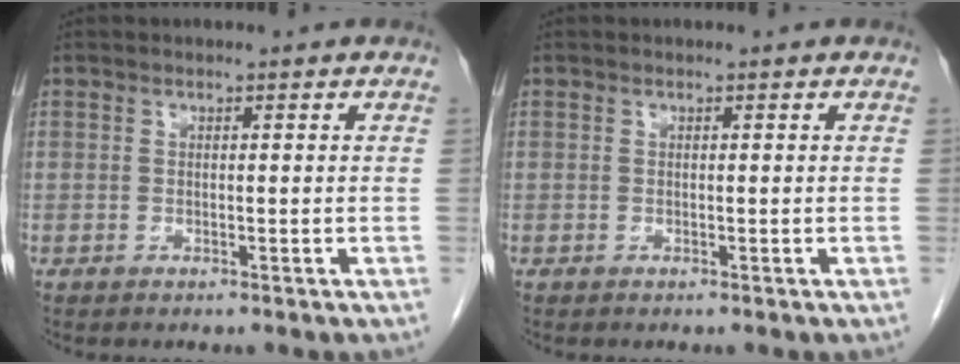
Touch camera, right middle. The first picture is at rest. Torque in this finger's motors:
{"motor_torque": [-0.03, 0.02, 0.00, -0.01]}